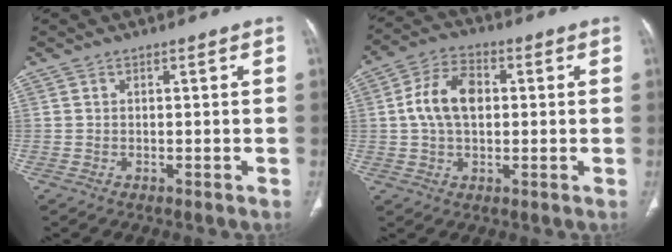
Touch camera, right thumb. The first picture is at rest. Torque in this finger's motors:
{"motor_torque": [0.23, 0.24, 0.82, -0.09, 0.12]}